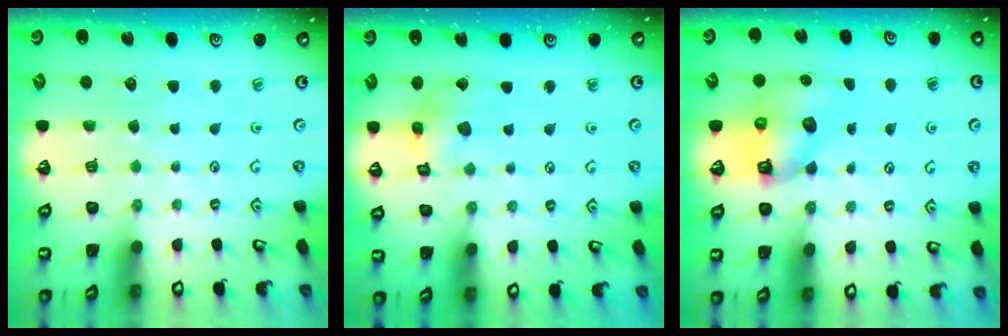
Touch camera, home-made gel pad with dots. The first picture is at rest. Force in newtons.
{"total": 7.2, "press": 7.2, "slide": 0.6}
{"total": 8.4, "press": 8.4, "slide": 0.9}